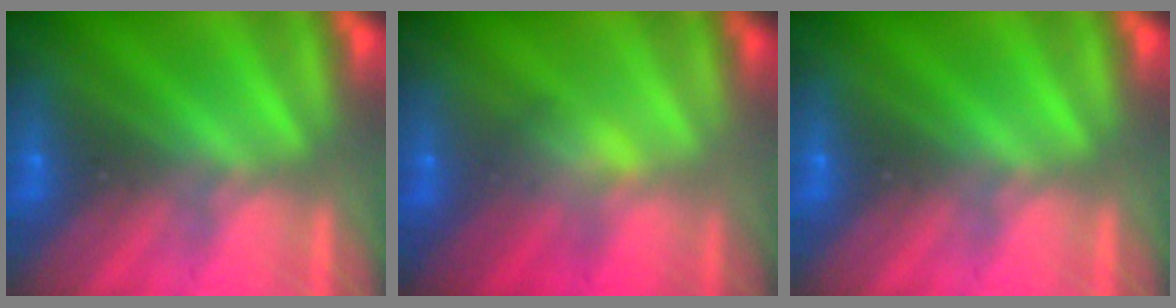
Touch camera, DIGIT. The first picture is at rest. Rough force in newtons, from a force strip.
{"total": 2.8}
{"total": 0.0}